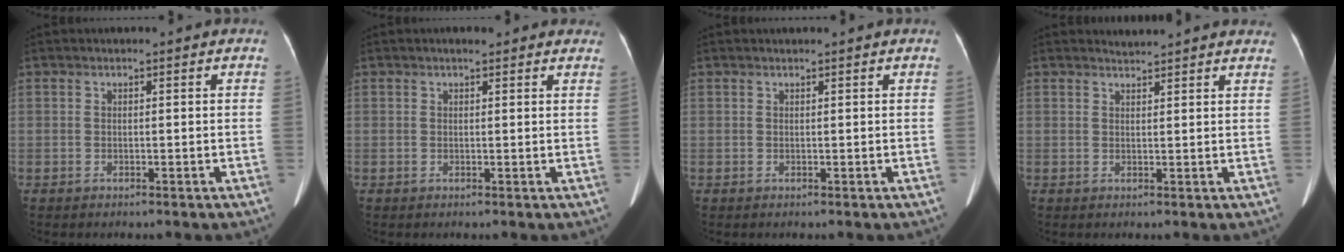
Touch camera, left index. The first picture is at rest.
{"total": 3.8, "force": [3.1, 1.3, 1.7], "torque": [-0.012, 0.019, 0.033]}
{"total": 1.3, "force": [1.2, -0.1, 0.5], "torque": [-0.008, 0.013, 0.021]}
{"total": 5.3, "force": [5.2, 0.5, 0.7], "torque": [-0.007, 0.010, 0.050]}